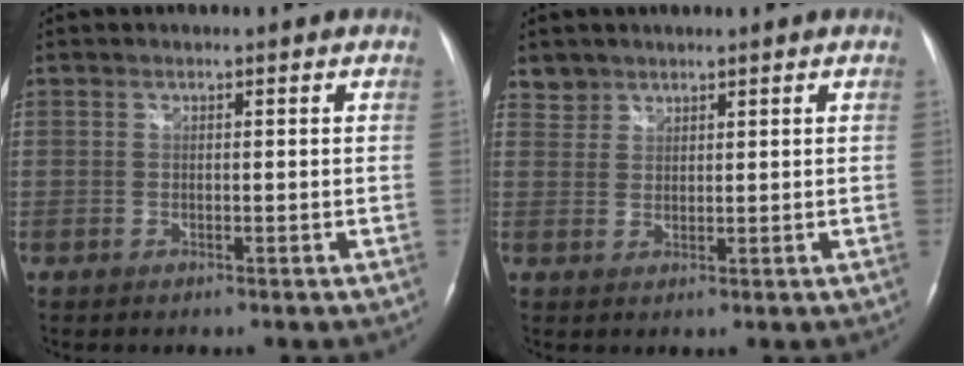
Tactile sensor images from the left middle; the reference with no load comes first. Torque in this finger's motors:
{"motor_torque": [0.02, -0.06, 0.02, -0.01]}